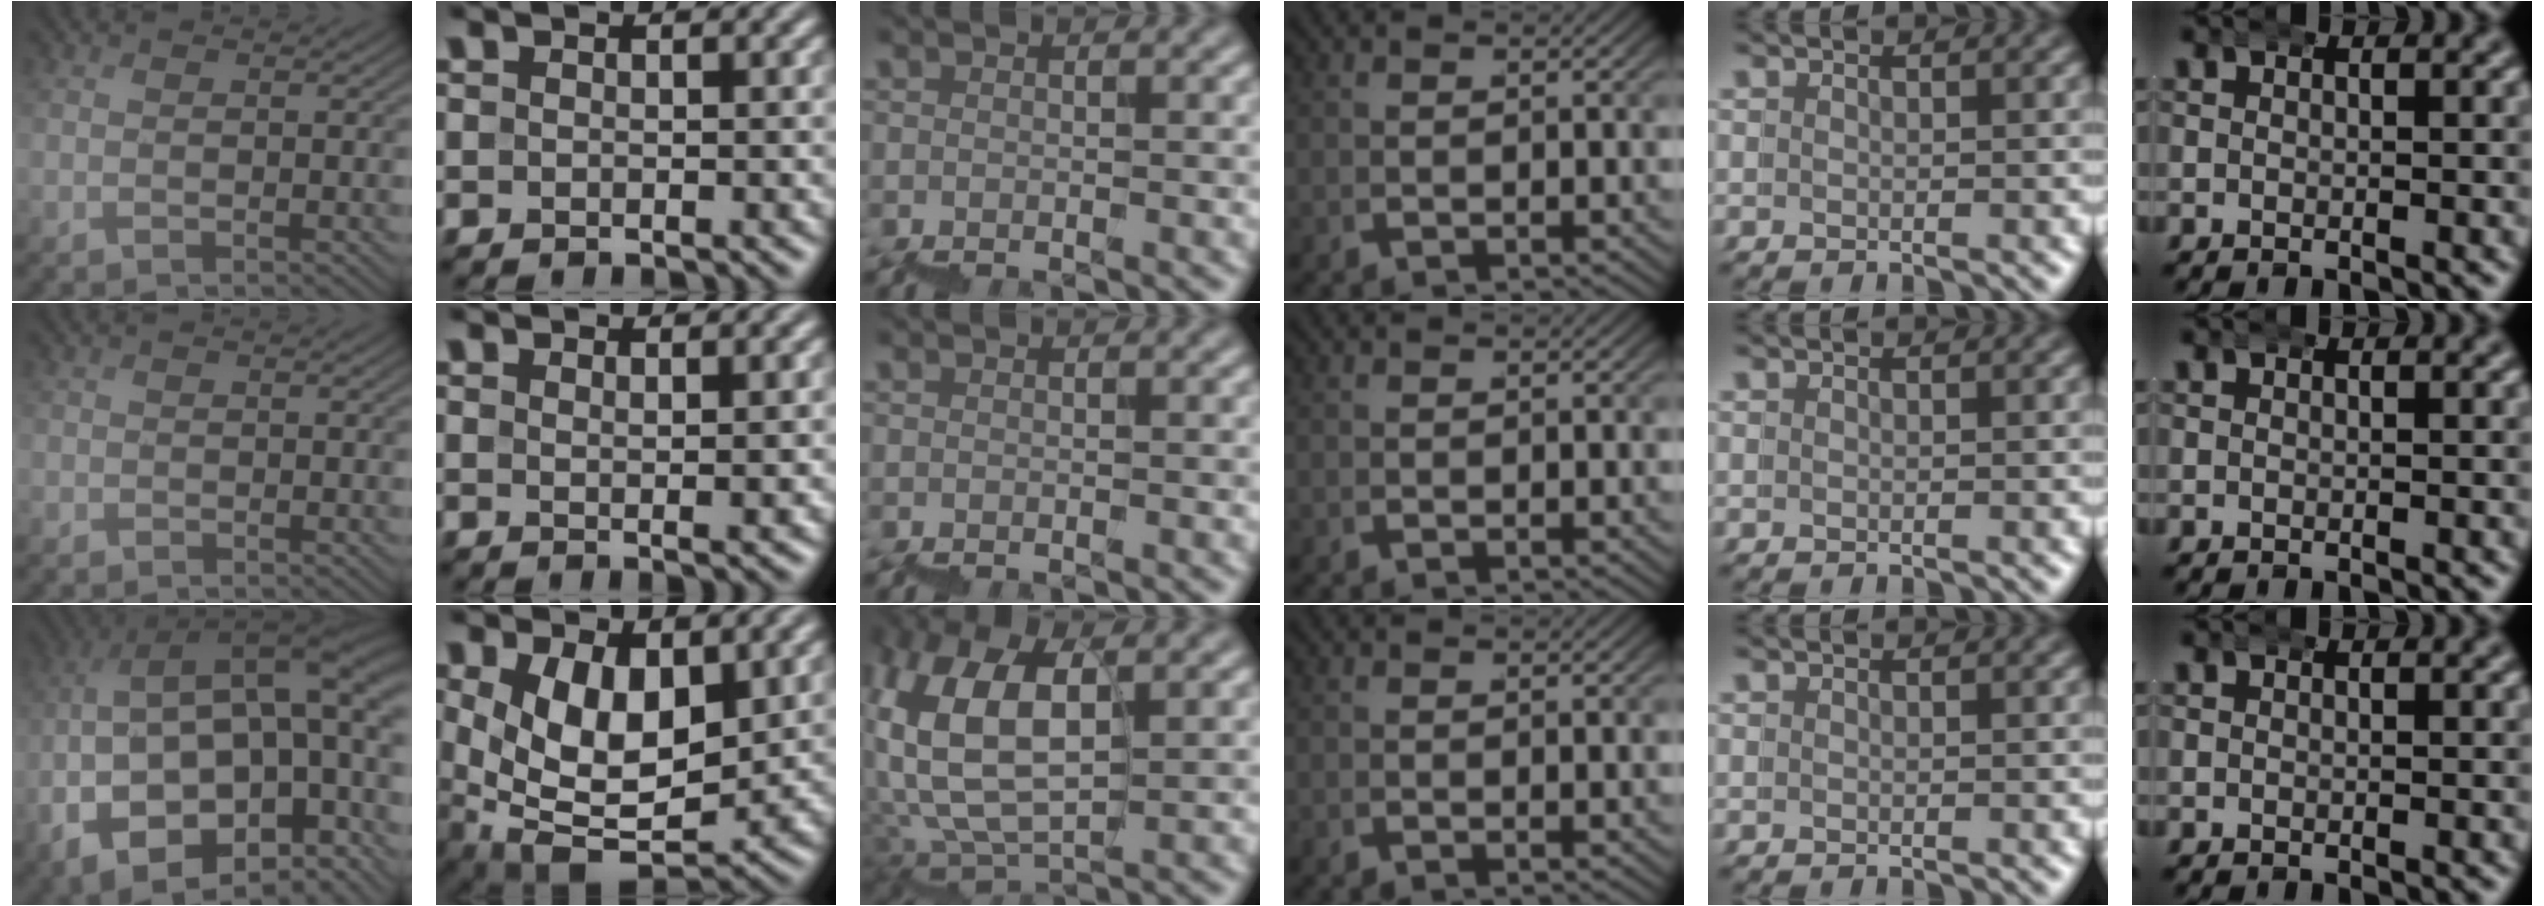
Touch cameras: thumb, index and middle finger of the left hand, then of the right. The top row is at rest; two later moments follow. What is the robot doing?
{"motion": "wrap", "object": "bandana"}